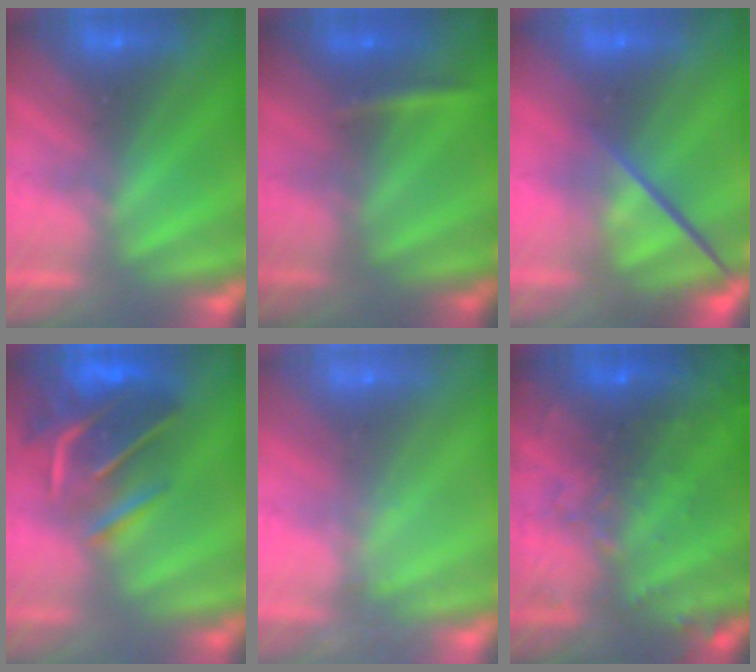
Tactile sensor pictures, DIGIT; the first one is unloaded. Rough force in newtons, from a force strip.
{"total": 2.3}
{"total": 3.9}
{"total": 7.8}
{"total": 2.4}
{"total": 7.1}